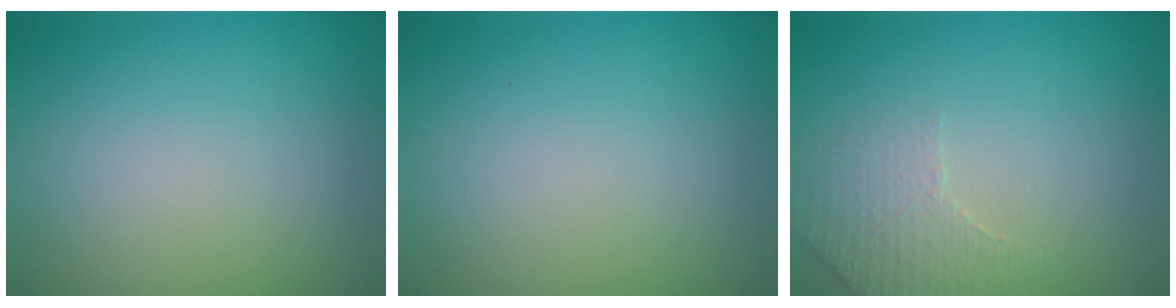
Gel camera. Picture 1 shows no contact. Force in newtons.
{"total": 0.0}
{"total": 2.8, "press": 2.7, "slide": 0.8}